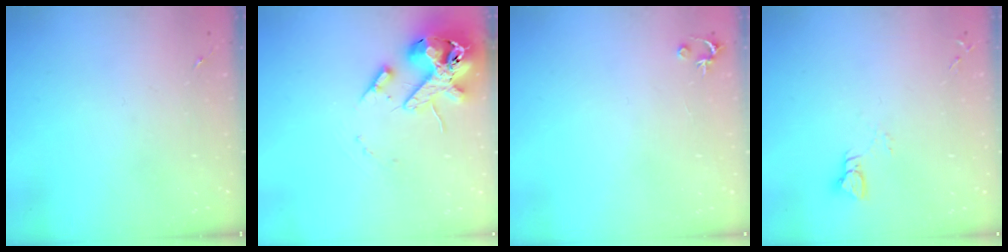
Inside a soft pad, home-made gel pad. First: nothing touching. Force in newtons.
{"total": 15.6, "press": 15.4, "slide": 2.4}
{"total": 2.5, "press": 2.5, "slide": 0.2}
{"total": 3.0, "press": 3.0, "slide": 0.3}